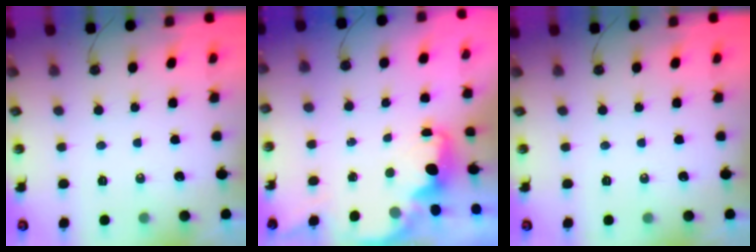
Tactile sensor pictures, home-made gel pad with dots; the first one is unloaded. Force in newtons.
{"total": 2.2, "press": 2.0, "slide": 0.8}
{"total": 0.0}